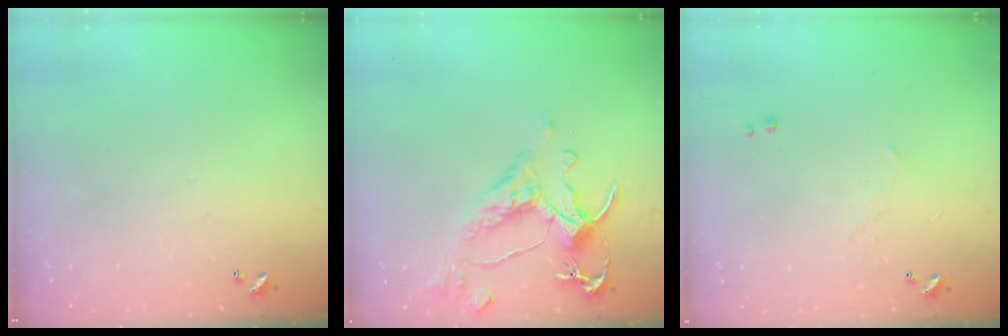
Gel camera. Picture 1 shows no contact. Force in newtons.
{"total": 3.7, "press": 3.4, "slide": 1.3}
{"total": 0.6, "press": 0.4, "slide": 0.5}